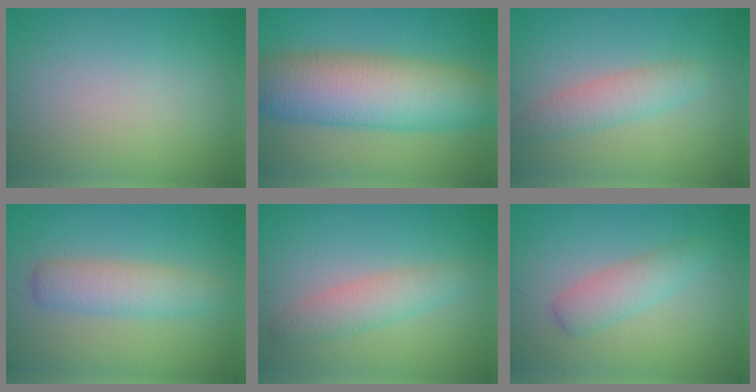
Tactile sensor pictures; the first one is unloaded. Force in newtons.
{"total": 10.6, "press": 10.6, "slide": 0.4}
{"total": 2.9, "press": 2.9, "slide": 0.1}
{"total": 3.7, "press": 3.7, "slide": 0.1}
{"total": 2.8, "press": 2.8, "slide": 0.0}
{"total": 2.6, "press": 2.6, "slide": 0.1}